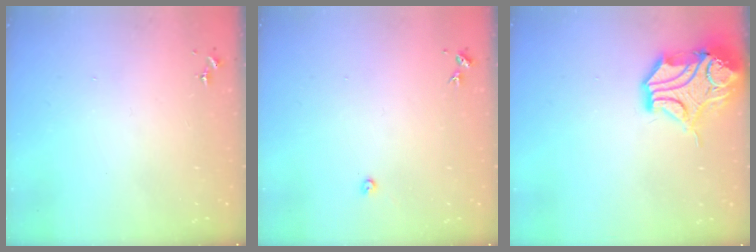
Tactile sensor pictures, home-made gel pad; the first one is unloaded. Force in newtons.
{"total": 2.4, "press": 2.4, "slide": 0.3}
{"total": 15.9, "press": 15.8, "slide": 2.3}